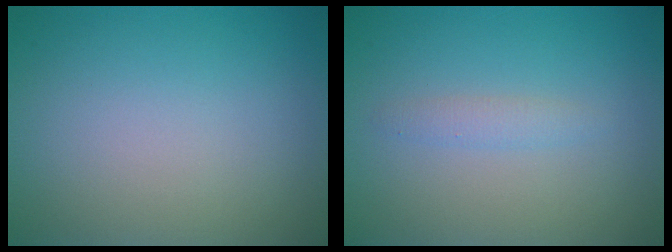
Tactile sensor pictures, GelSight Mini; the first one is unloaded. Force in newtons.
{"total": 1.2, "press": 1.2, "slide": 0.1}